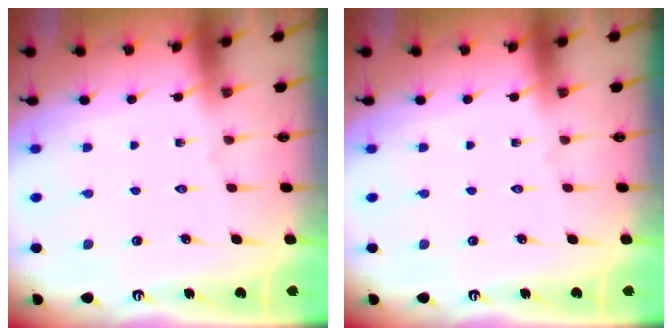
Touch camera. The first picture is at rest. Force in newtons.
{"total": 0.0}